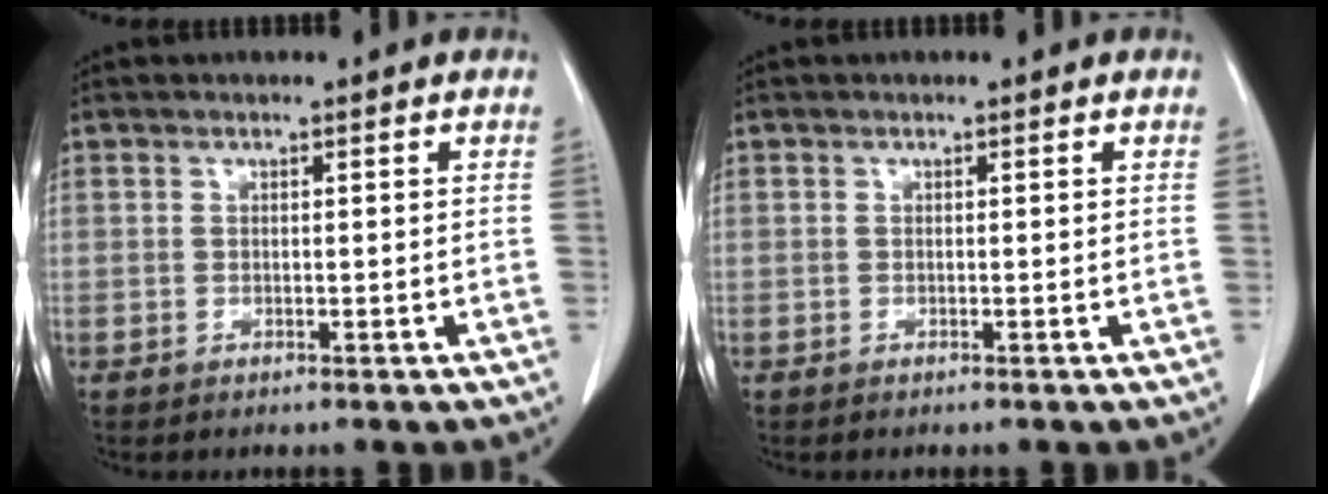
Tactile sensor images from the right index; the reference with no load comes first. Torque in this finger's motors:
{"motor_torque": [-0.05, -0.03, -0.01, 0.00]}